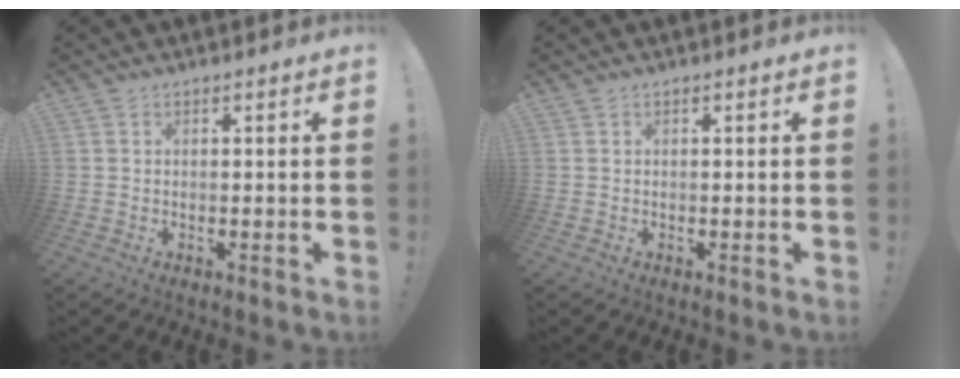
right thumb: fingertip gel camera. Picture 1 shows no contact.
{"total": 0.0}